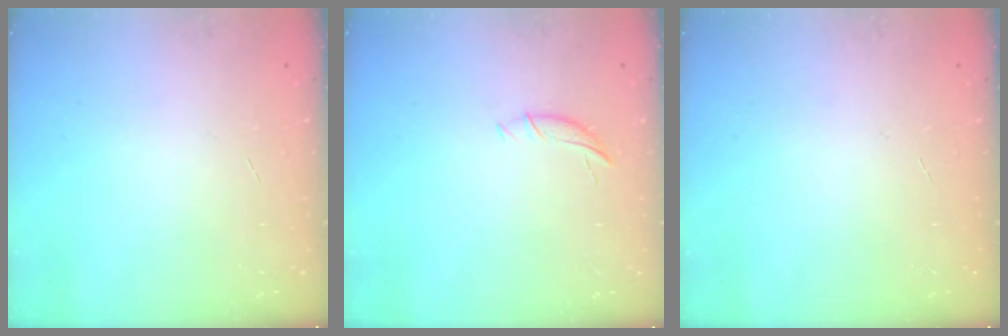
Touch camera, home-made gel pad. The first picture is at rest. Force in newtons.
{"total": 4.5, "press": 4.4, "slide": 0.7}
{"total": 0.0}